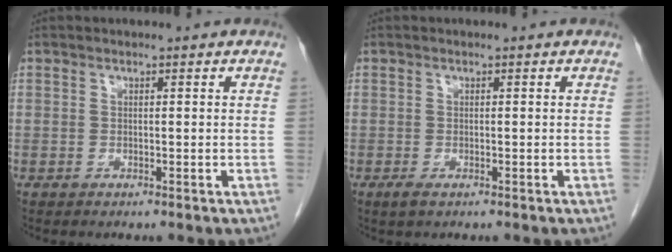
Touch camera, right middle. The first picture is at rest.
{"total": 1.3, "force": [-0.8, 0.5, 1.0], "torque": [-0.023, -0.003, -0.011]}